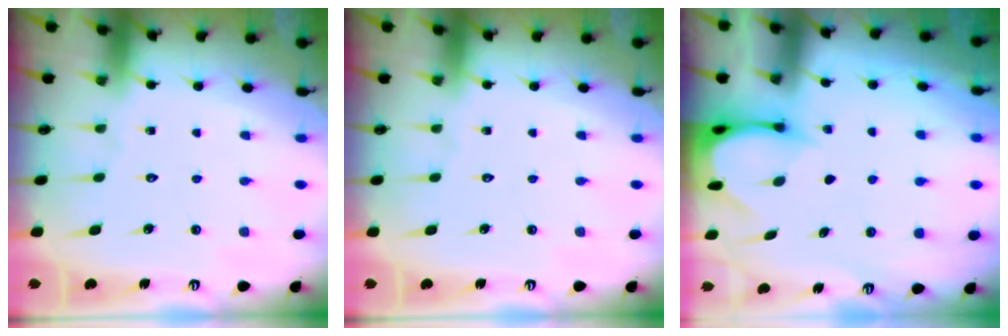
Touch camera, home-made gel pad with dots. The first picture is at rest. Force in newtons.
{"total": 0.0}
{"total": 3.4, "press": 3.4, "slide": 0.3}